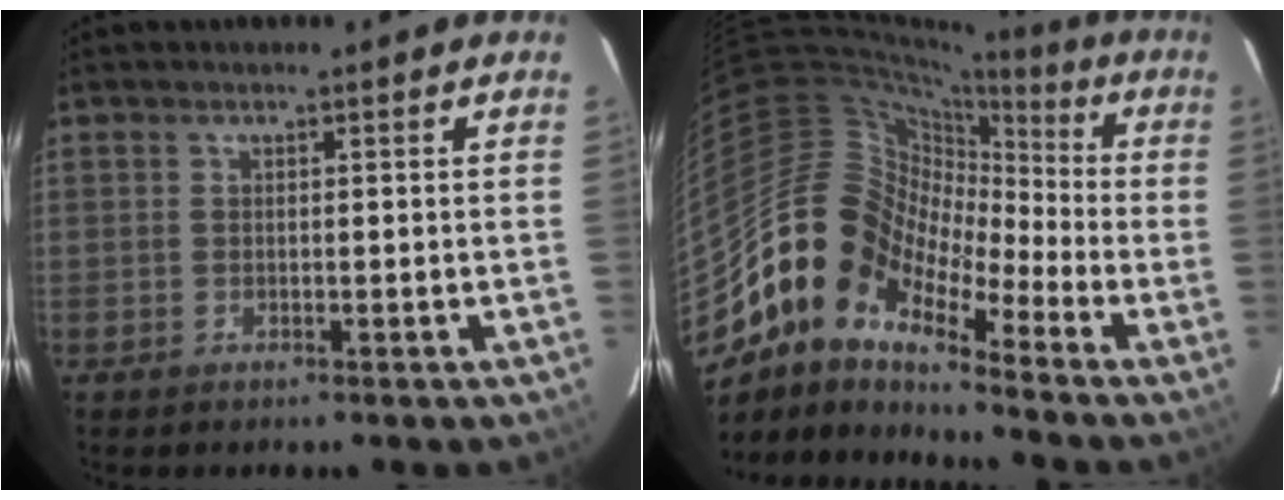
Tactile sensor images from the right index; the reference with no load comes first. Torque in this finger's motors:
{"motor_torque": [1.02, -1.12, 0.90, 0.10]}